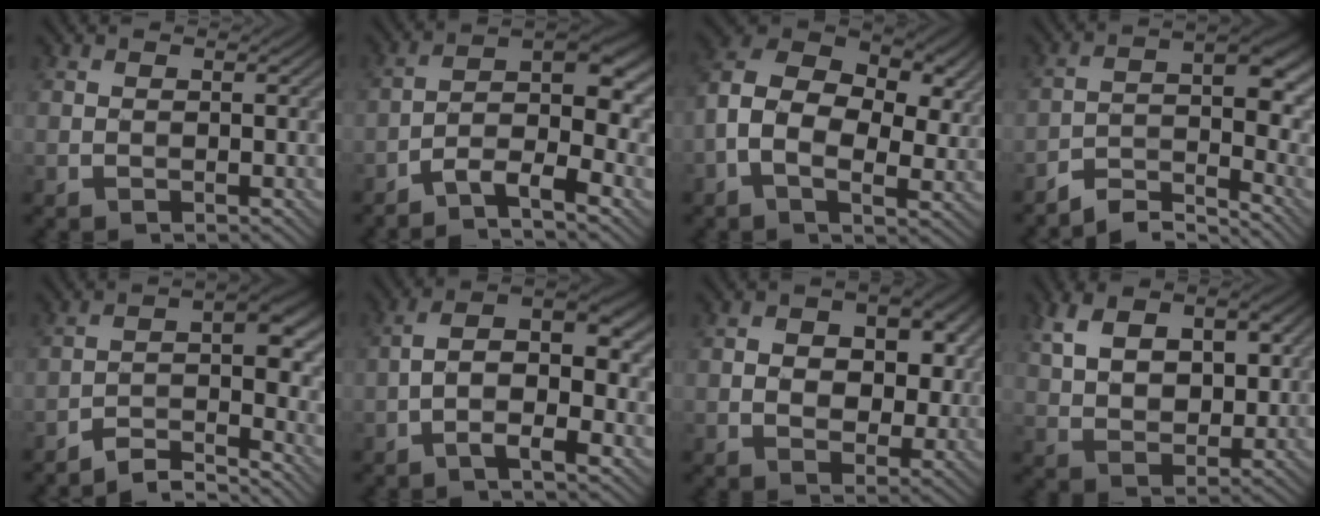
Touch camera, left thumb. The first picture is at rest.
{"total": 7.8, "force": [-4.8, 2.1, 5.8], "torque": [-0.084, 0.010, -0.096]}
{"total": 12.1, "force": [0.3, 8.2, 8.9], "torque": [-0.183, 0.005, -0.005]}
{"total": 6.5, "force": [-5.1, 2.0, 3.4], "torque": [-0.043, 0.002, -0.101]}
{"total": 5.9, "force": [-4.8, 1.3, 3.3], "torque": [-0.046, 0.007, -0.087]}
{"total": 7.7, "force": [-1.7, 3.2, 6.8], "torque": [-0.112, 0.017, -0.036]}
{"total": 7.9, "force": [1.2, 5.4, 5.6], "torque": [-0.089, -0.008, 0.017]}
{"total": 10.2, "force": [3.4, 6.1, 7.4], "torque": [-0.150, -0.001, 0.069]}